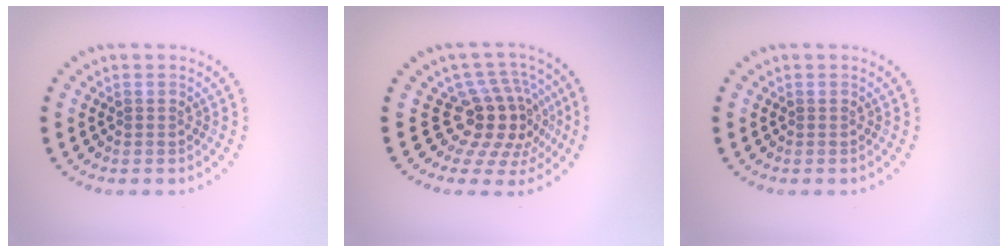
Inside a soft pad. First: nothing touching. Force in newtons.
{"total": 5.1, "press": 3.7, "slide": 3.5}
{"total": 0.0}